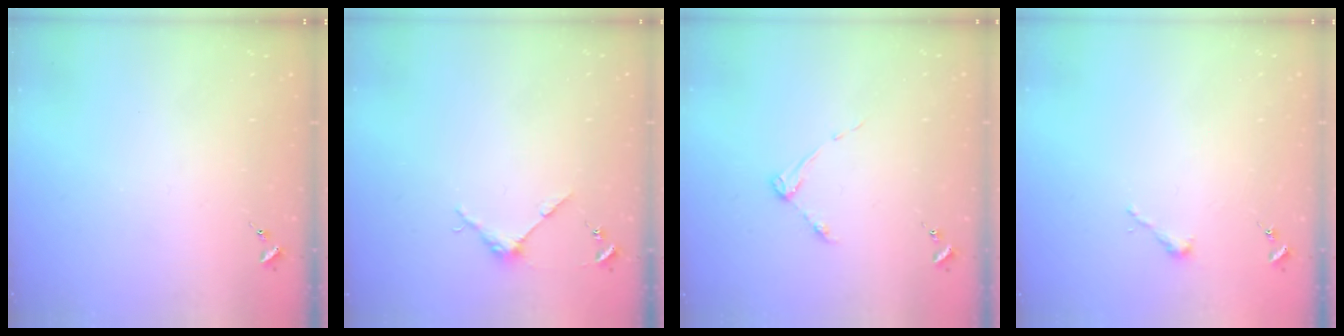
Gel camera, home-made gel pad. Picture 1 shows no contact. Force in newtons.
{"total": 3.8, "press": 3.7, "slide": 0.4}
{"total": 3.7, "press": 3.7, "slide": 0.4}
{"total": 2.5, "press": 2.5, "slide": 0.2}